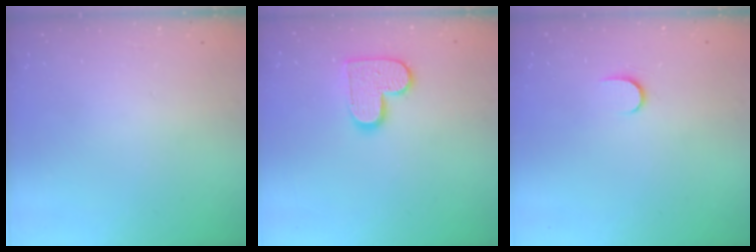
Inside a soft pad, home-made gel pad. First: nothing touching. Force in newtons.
{"total": 11.3, "press": 11.3, "slide": 0.8}
{"total": 4.4, "press": 4.4, "slide": 0.5}